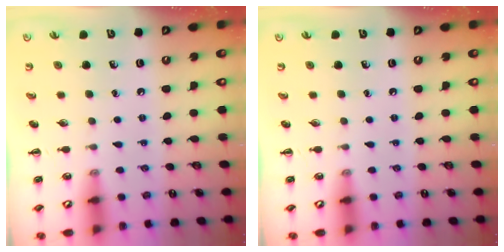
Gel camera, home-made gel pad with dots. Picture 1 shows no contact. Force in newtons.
{"total": 0.0}